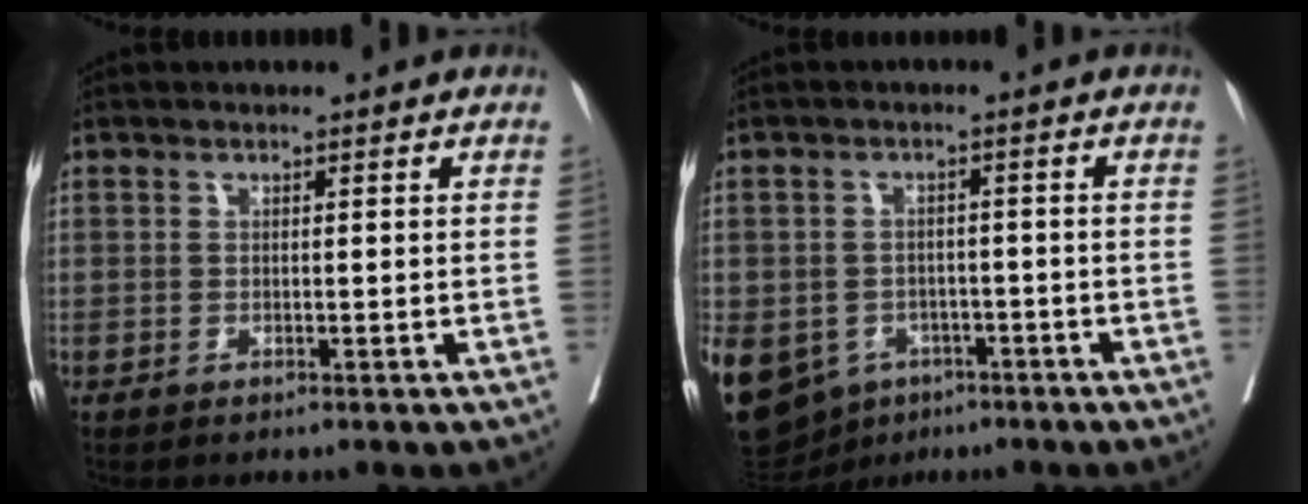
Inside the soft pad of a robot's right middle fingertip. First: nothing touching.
{"total": 22.1, "force": [-9.6, 17.6, 9.3], "torque": [-0.306, -0.010, -0.130]}